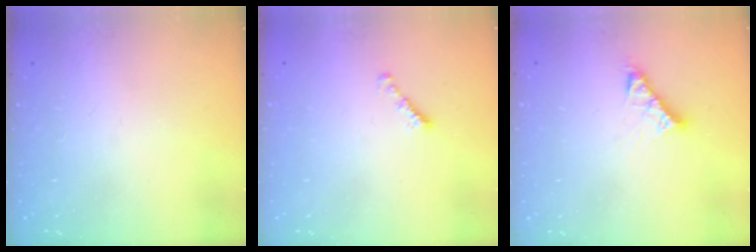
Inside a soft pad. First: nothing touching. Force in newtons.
{"total": 1.8, "press": 1.7, "slide": 0.6}
{"total": 4.7, "press": 4.7, "slide": 0.4}